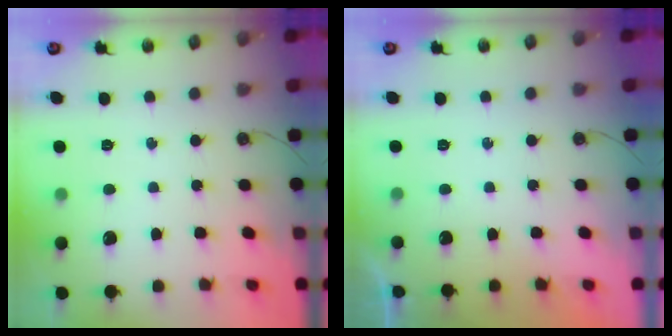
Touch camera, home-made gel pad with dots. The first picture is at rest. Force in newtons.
{"total": 0.0}